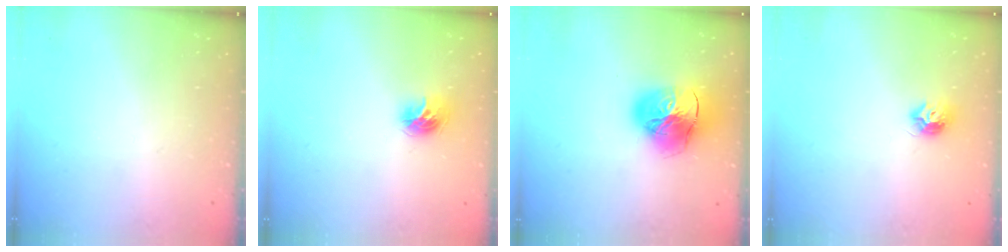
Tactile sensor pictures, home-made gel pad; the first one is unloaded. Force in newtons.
{"total": 9.5, "press": 9.5, "slide": 0.4}
{"total": 23.3, "press": 23.2, "slide": 2.4}
{"total": 7.9, "press": 7.9, "slide": 0.4}